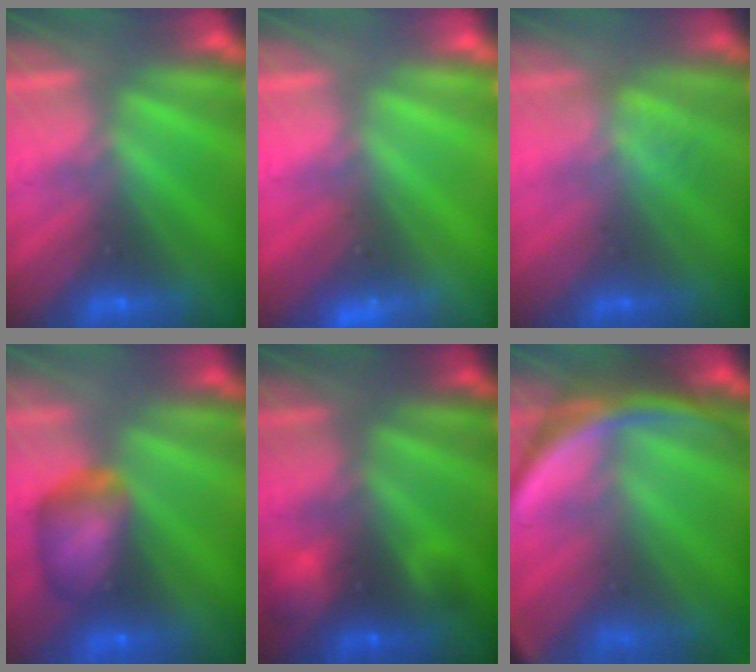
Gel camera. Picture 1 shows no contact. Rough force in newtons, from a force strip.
{"total": 2.3}
{"total": 2.4}
{"total": 5.5}
{"total": 2.3}
{"total": 7.9}